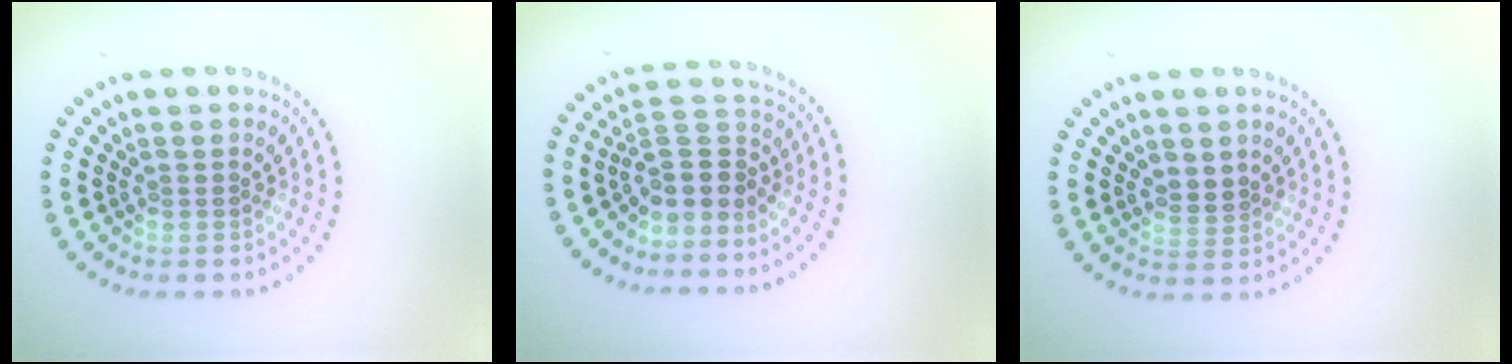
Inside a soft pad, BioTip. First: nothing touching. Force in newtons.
{"total": 3.1, "press": 2.2, "slide": 2.2}
{"total": 1.6, "press": 1.5, "slide": 0.6}